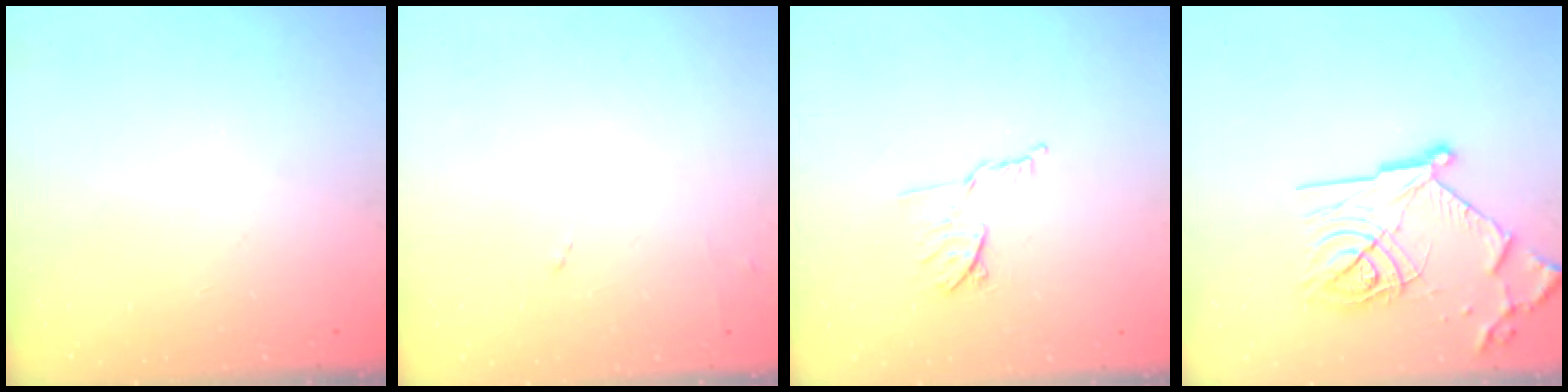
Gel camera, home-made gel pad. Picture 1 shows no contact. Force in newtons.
{"total": 4.6, "press": 4.6, "slide": 0.6}
{"total": 7.4, "press": 7.3, "slide": 1.2}
{"total": 19.8, "press": 19.7, "slide": 1.2}